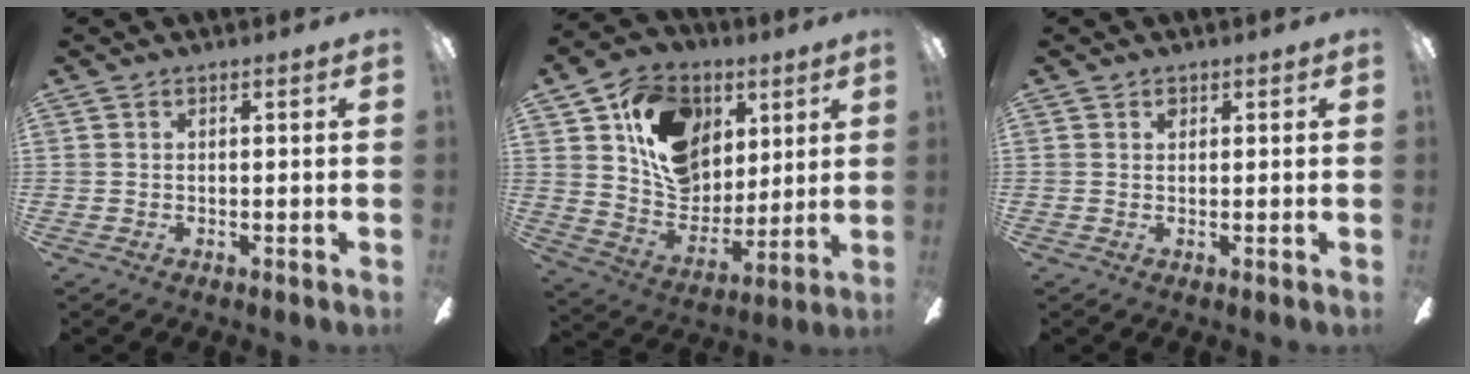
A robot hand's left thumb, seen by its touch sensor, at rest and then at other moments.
{"total": 18.4, "force": [8.0, 14.0, 8.9], "torque": [-0.150, -0.023, 0.156]}
{"total": 1.2, "force": [0.7, 0.8, 0.4], "torque": [0.000, 0.000, 0.011]}